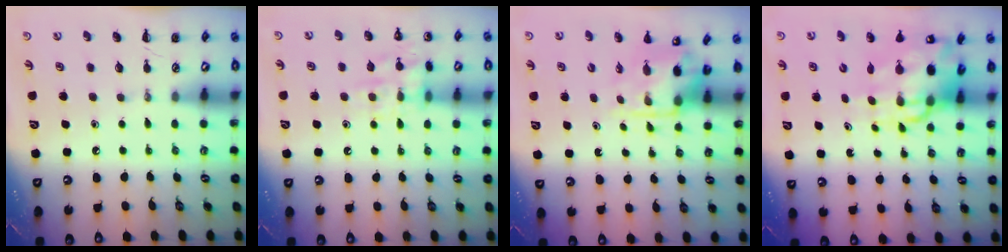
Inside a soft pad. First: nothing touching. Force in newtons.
{"total": 12.2, "press": 12.2, "slide": 0.7}
{"total": 4.3, "press": 4.3, "slide": 0.4}
{"total": 11.4, "press": 11.0, "slide": 3.0}